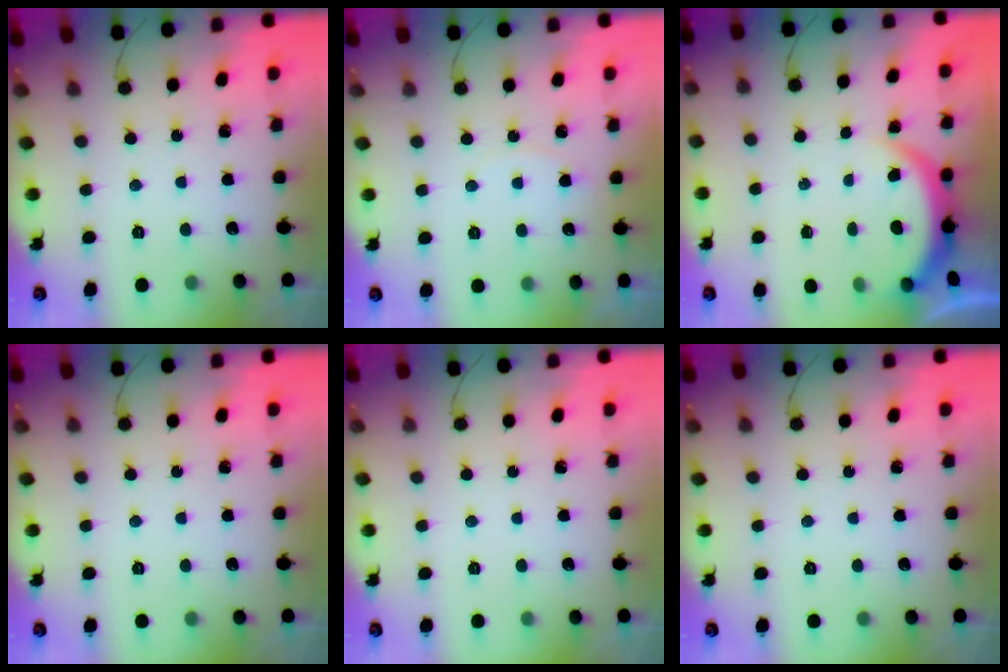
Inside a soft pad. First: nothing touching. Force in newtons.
{"total": 2.7, "press": 2.7, "slide": 0.3}
{"total": 3.8, "press": 3.8, "slide": 0.3}
{"total": 0.0}
{"total": 0.0}
{"total": 0.0}